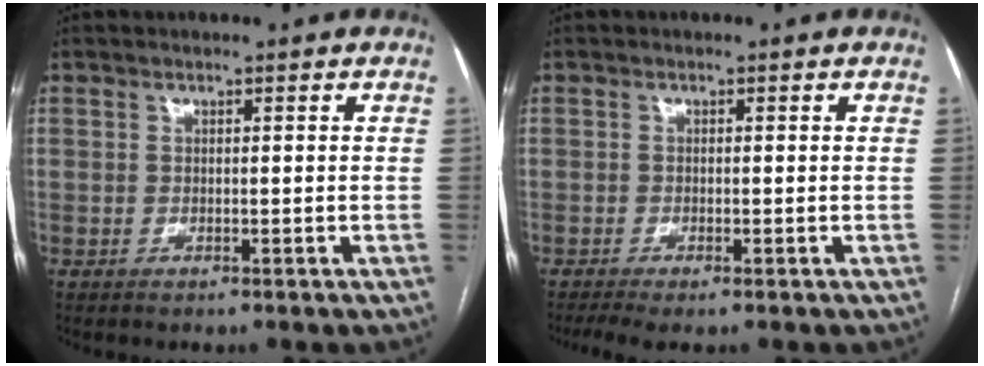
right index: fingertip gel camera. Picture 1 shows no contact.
{"total": 2.6, "force": [-1.7, 0.5, 1.9], "torque": [-0.038, -0.007, -0.031]}